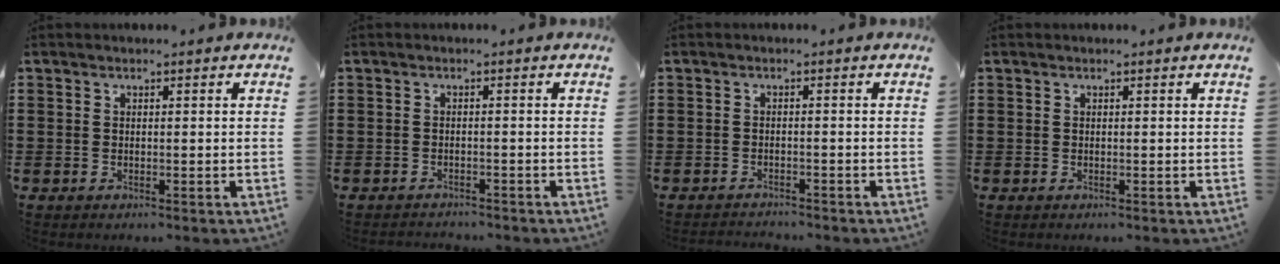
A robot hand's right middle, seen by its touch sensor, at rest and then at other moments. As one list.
[{"total": 1.2, "force": [-1.1, 0.1, -0.1], "torque": [-0.003, 0.002, -0.025]}, {"total": 1.4, "force": [-1.4, 0.1, -0.1], "torque": [-0.003, 0.002, -0.030]}, {"total": 0.0}]